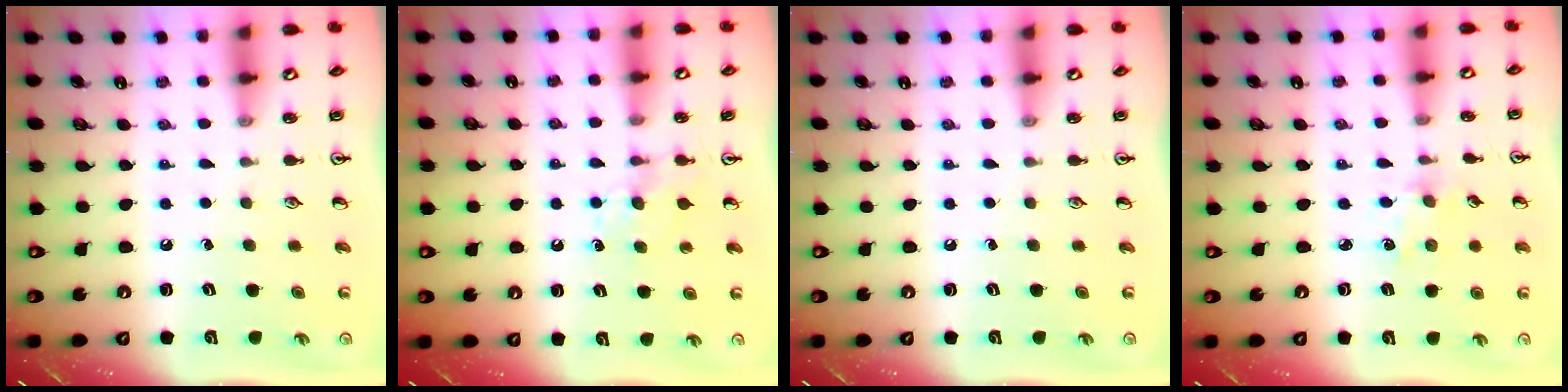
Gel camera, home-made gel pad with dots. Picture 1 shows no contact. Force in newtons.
{"total": 5.1, "press": 5.1, "slide": 0.6}
{"total": 0.0}
{"total": 2.5, "press": 2.4, "slide": 0.4}